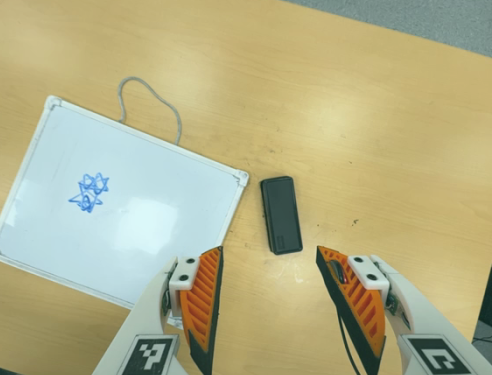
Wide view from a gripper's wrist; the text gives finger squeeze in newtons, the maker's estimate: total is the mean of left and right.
{"total": 0.0}